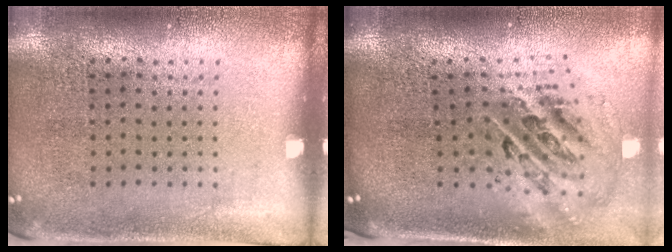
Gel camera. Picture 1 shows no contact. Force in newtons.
{"total": 1.9, "press": 1.4, "slide": 1.3}